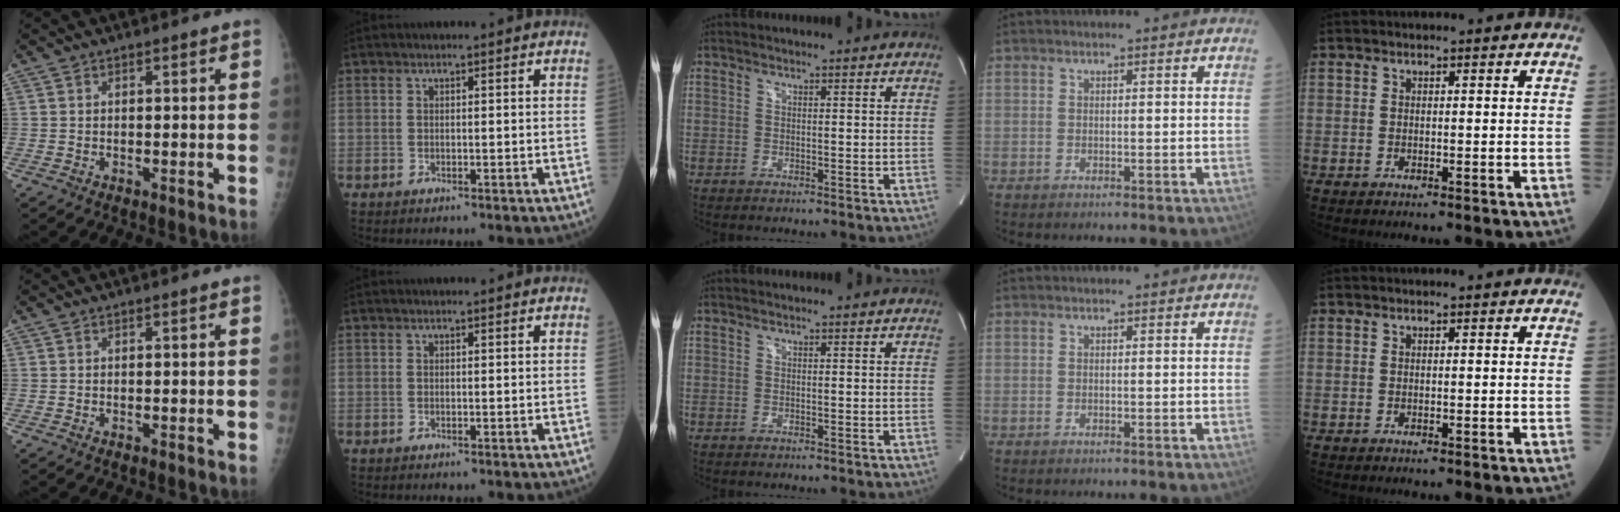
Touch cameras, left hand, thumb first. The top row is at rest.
{}